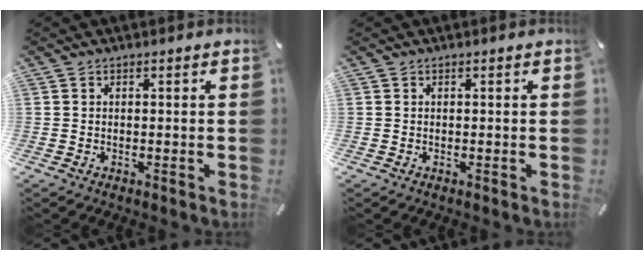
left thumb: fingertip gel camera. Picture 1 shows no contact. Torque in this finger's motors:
{"motor_torque": [-0.02, 0.02, 0.00, 0.00, 0.00]}